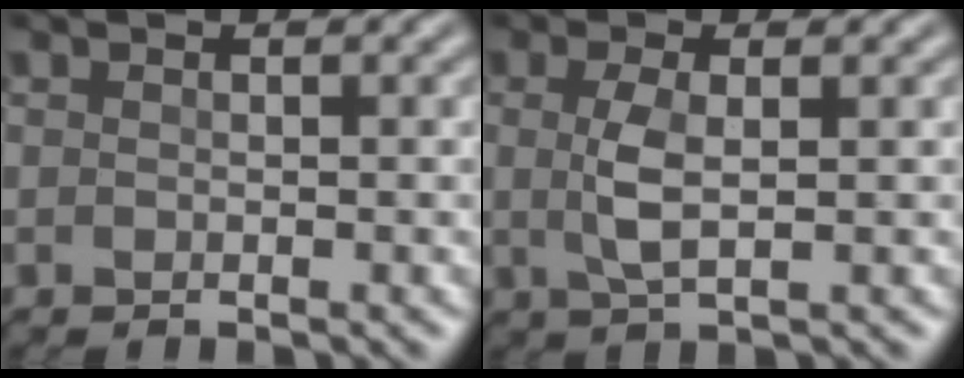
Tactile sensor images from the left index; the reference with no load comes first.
{"total": 2.8, "force": [0.0, 0.8, 2.7], "torque": [-0.062, 0.001, 0.001]}